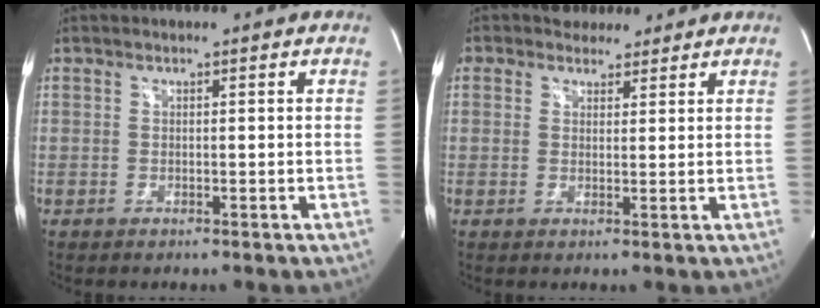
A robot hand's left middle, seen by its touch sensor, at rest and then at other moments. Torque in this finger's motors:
{"motor_torque": [0.53, -0.51, 0.01, 0.05]}